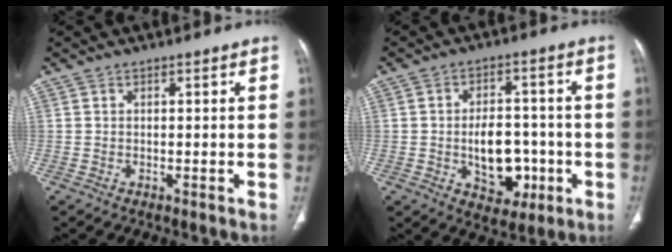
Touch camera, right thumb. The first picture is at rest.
{"total": 11.0, "force": [-2.1, 7.2, 8.0], "torque": [-0.086, 0.020, -0.019]}